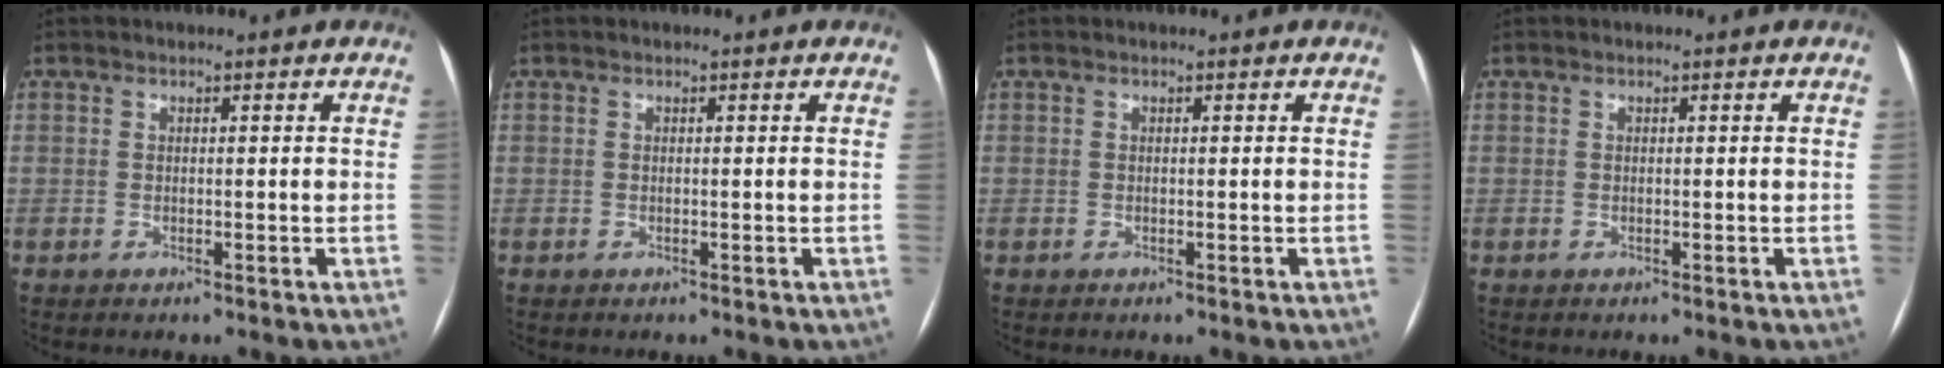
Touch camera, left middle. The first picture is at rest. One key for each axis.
{"total": 0.0}
{"total": 0.0}
{"total": 0.0}